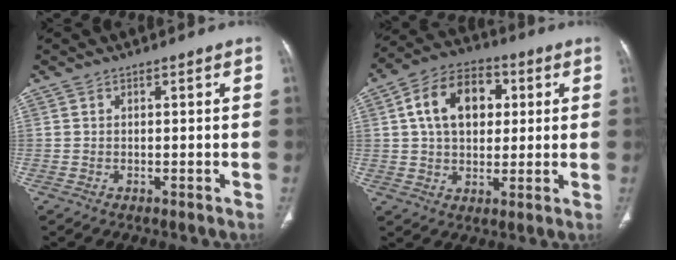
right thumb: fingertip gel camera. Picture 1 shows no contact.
{"total": 14.1, "force": [3.3, 9.6, 9.8], "torque": [-0.135, 0.010, 0.049]}